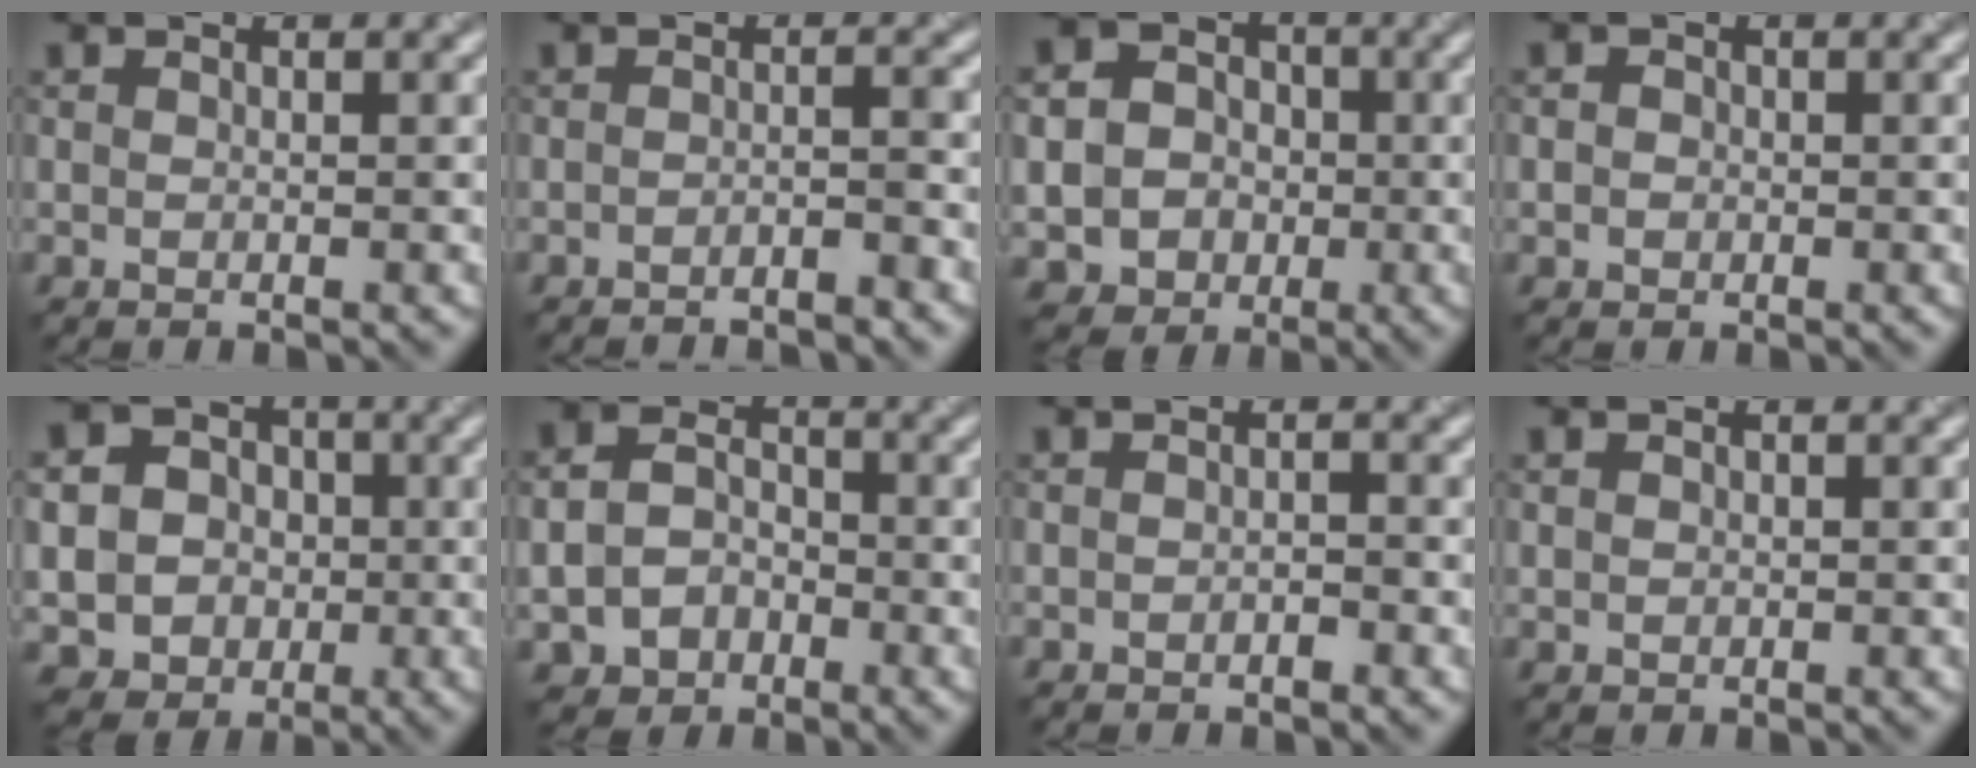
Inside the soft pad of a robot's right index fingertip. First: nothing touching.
{"total": 2.3, "force": [-1.9, 0.4, 1.4], "torque": [-0.009, 0.001, -0.035]}
{"total": 8.7, "force": [-2.0, 8.1, 2.3], "torque": [-0.053, -0.016, -0.052]}
{"total": 1.0, "force": [0.0, 1.0, 0.3], "torque": [-0.001, -0.002, -0.005]}
{"total": 8.0, "force": [-1.1, 7.6, 2.2], "torque": [-0.051, 0.007, -0.043]}
{"total": 5.1, "force": [-1.9, 4.2, 2.4], "torque": [-0.045, -0.010, -0.033]}
{"total": 0.9, "force": [-0.5, 0.3, 0.6], "torque": [-0.010, 0.001, -0.007]}
{"total": 0.5, "force": [0.2, 0.5, 0.1], "torque": [0.002, -0.003, 0.005]}